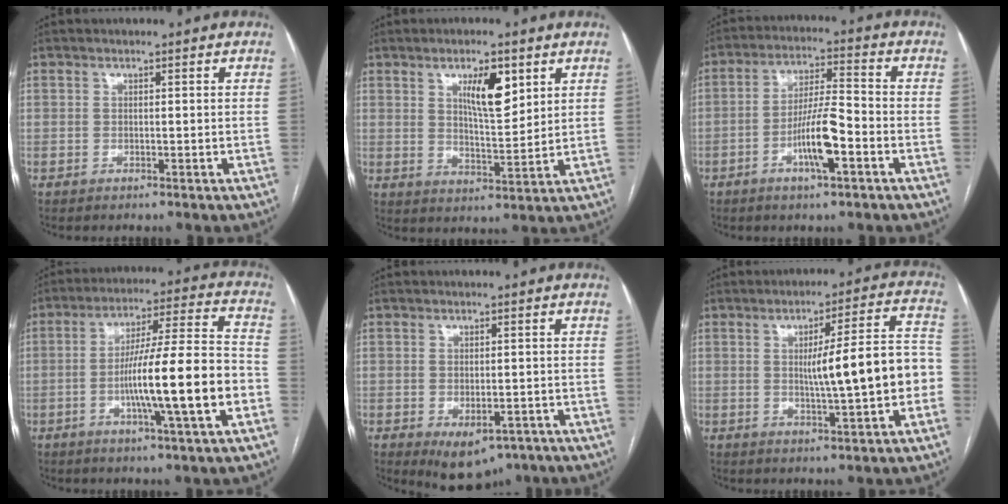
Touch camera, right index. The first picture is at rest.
{"total": 7.7, "force": [3.6, 2.1, 6.4], "torque": [-0.111, -0.003, 0.063]}
{"total": 9.1, "force": [-3.6, 1.2, 8.2], "torque": [-0.156, 0.003, -0.063]}
{"total": 16.5, "force": [-4.3, 0.3, 15.9], "torque": [-0.264, 0.006, -0.070]}
{"total": 7.3, "force": [-4.1, 4.0, 4.5], "torque": [-0.062, -0.004, -0.052]}
{"total": 12.3, "force": [-1.1, 1.3, 12.2], "torque": [-0.168, 0.028, -0.011]}